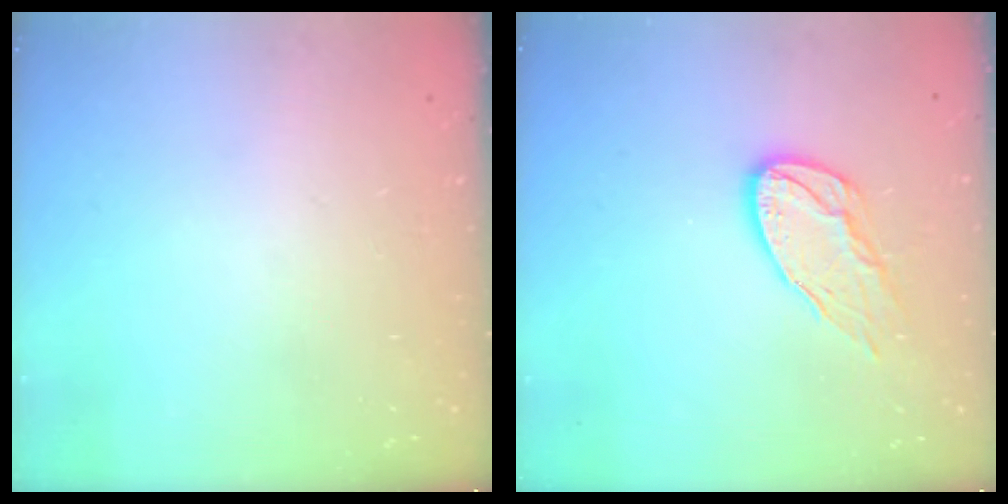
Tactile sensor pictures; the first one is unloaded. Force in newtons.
{"total": 11.3, "press": 11.3, "slide": 0.9}